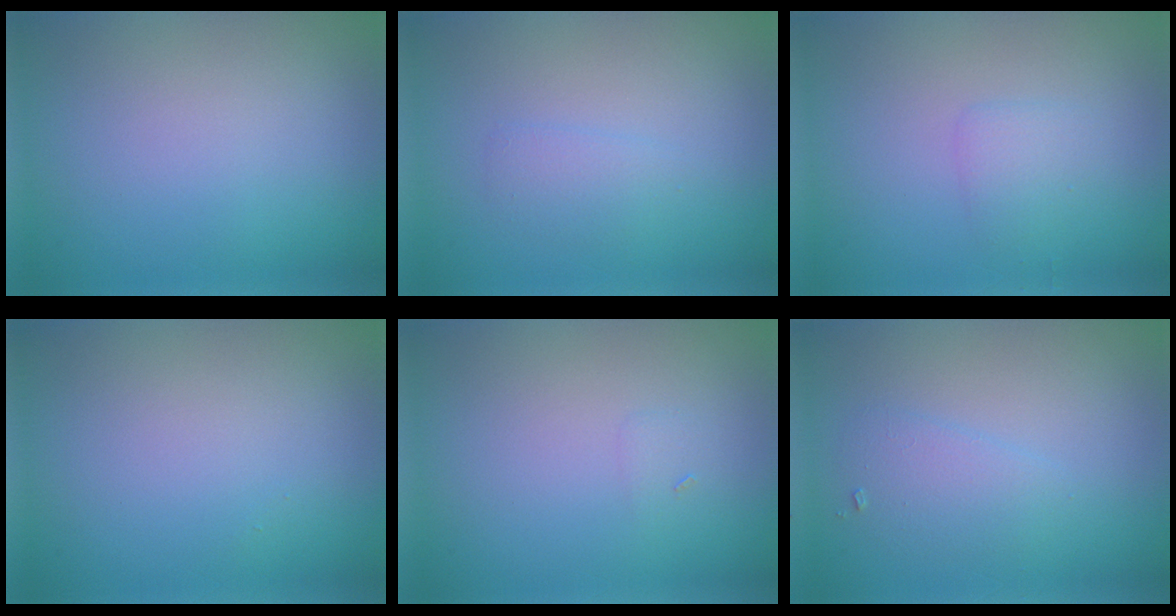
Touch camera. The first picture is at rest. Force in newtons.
{"total": 1.3, "press": 1.3, "slide": 0.0}
{"total": 1.3, "press": 1.3, "slide": 0.1}
{"total": 0.0}
{"total": 0.5, "press": 0.5, "slide": 0.1}
{"total": 2.0, "press": 2.0, "slide": 0.1}